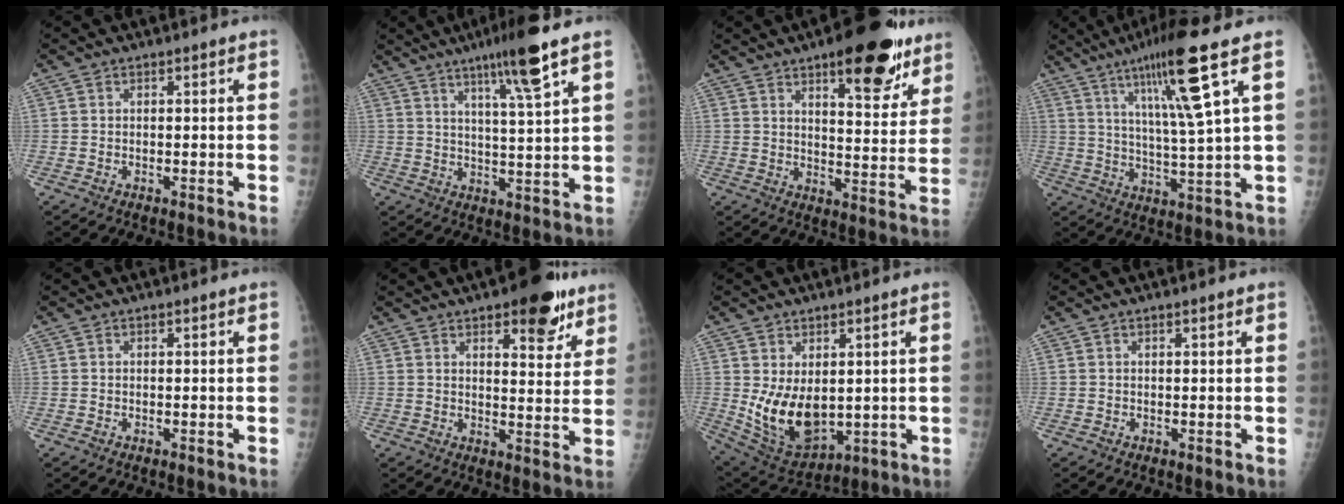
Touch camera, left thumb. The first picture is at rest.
{"total": 10.6, "force": [6.4, -0.1, 8.5], "torque": [-0.141, -0.031, 0.107]}
{"total": 16.8, "force": [10.3, 6.1, 11.8], "torque": [-0.115, -0.051, 0.146]}
{"total": 14.6, "force": [7.2, -0.1, 12.7], "torque": [-0.219, -0.030, 0.126]}
{"total": 0.0}
{"total": 11.3, "force": [6.9, 4.4, 7.9], "torque": [-0.069, -0.033, 0.090]}
{"total": 11.9, "force": [1.0, 7.0, 9.6], "torque": [-0.145, -0.027, 0.045]}
{"total": 0.7, "force": [0.5, 0.0, 0.6], "torque": [-0.008, 0.000, 0.008]}